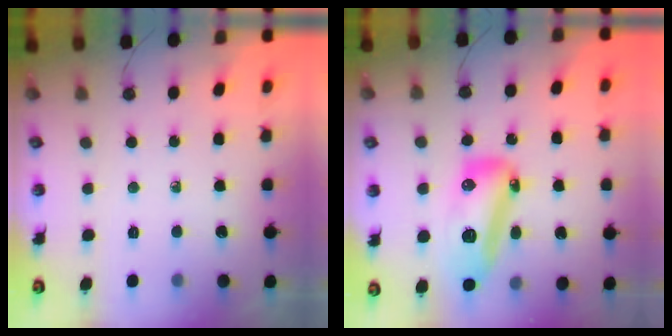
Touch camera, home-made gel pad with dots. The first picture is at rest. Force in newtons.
{"total": 15.9, "press": 15.8, "slide": 1.6}